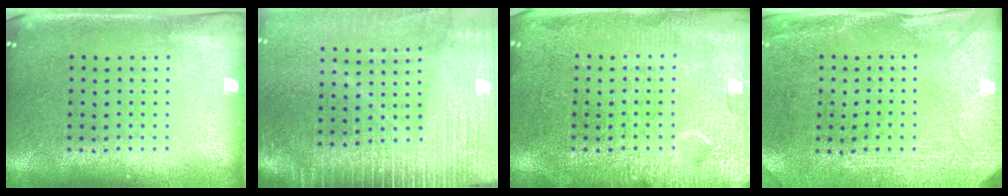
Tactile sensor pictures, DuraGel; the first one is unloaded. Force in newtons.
{"total": 3.9, "press": 3.4, "slide": 1.9}
{"total": 5.8, "press": 5.7, "slide": 0.8}
{"total": 3.0, "press": 2.6, "slide": 1.4}